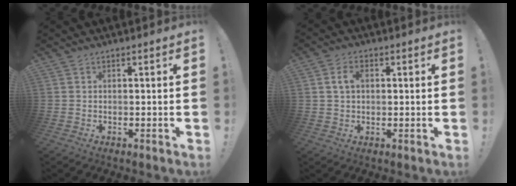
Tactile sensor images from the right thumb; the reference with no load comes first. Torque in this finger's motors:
{"motor_torque": [0.07, -0.02, -0.02, 0.17, 0.15]}